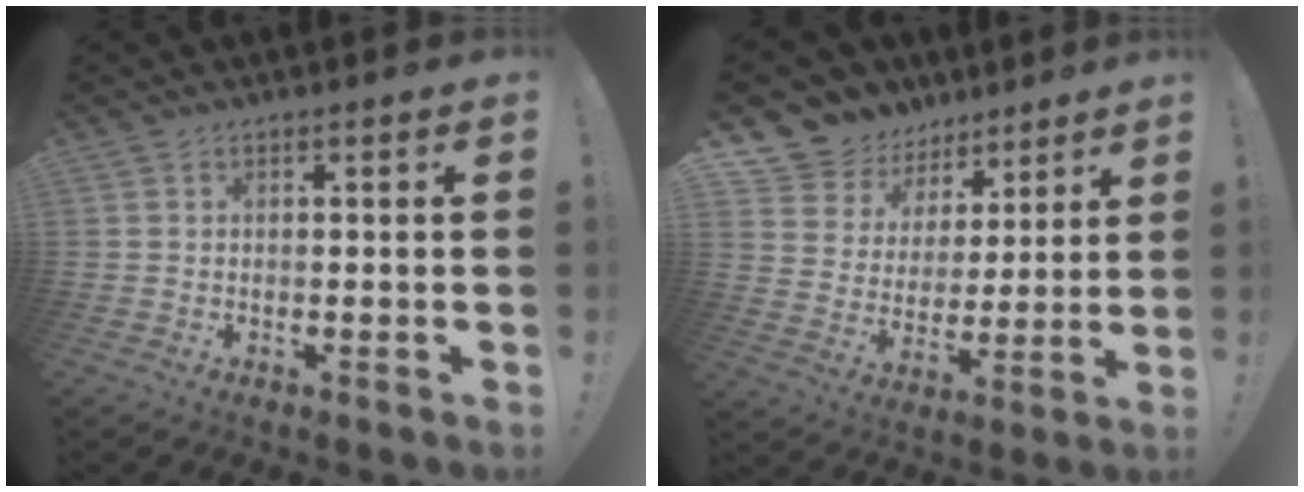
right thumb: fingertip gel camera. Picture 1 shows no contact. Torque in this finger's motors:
{"motor_torque": [-0.14, 0.51, -0.18, 0.46, -0.02]}